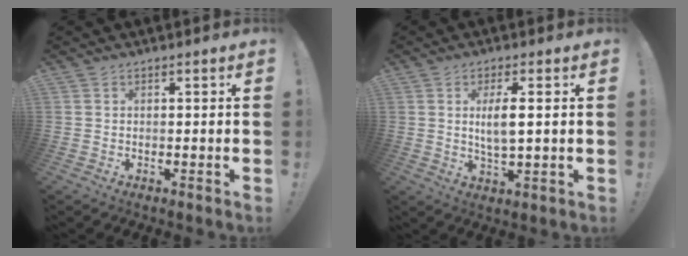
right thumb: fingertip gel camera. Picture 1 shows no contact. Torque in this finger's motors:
{"motor_torque": [-0.03, 0.38, 0.38, 0.36, 0.24]}